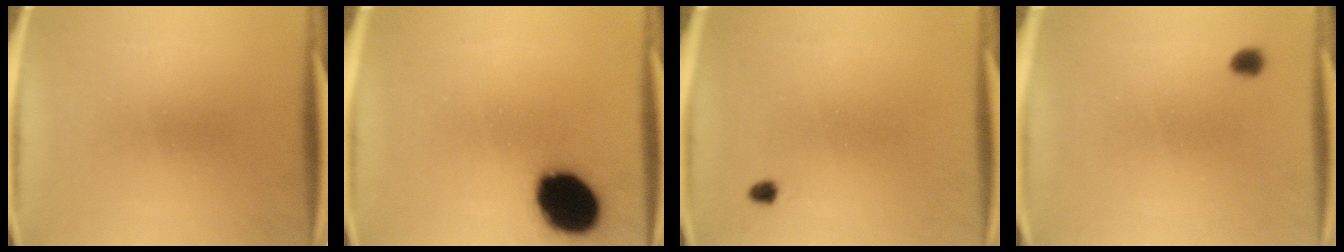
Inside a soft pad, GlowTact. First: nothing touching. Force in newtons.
{"total": 16.9}
{"total": 1.0}
{"total": 1.8}